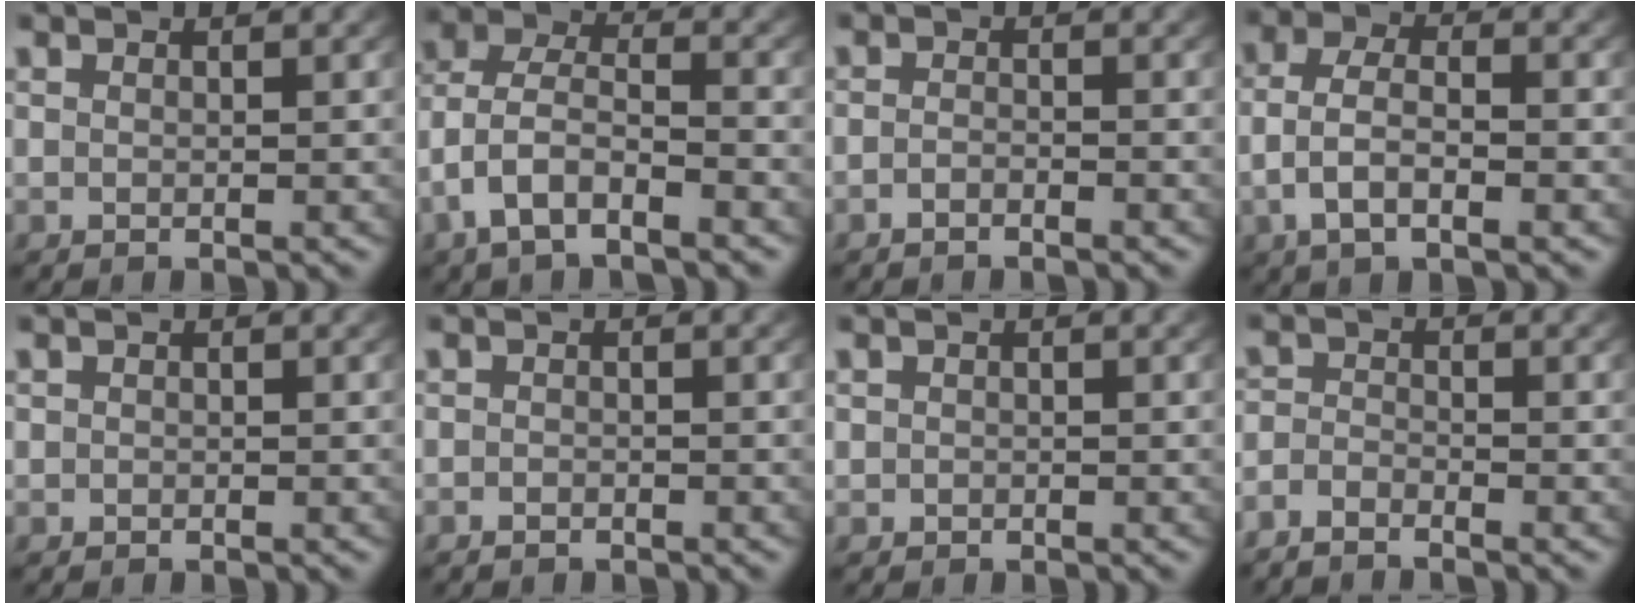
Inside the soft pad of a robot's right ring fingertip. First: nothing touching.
{"total": 5.5, "force": [-1.3, 4.1, 3.4], "torque": [-0.090, -0.024, -0.019]}
{"total": 1.2, "force": [-1.1, 0.1, 0.2], "torque": [-0.008, -0.008, -0.020]}
{"total": 5.0, "force": [-1.3, 3.0, 3.7], "torque": [-0.085, -0.019, -0.015]}
{"total": 0.5, "force": [-0.1, 0.5, 0.0], "torque": [-0.004, -0.009, 0.003]}
{"total": 0.9, "force": [-0.8, 0.2, 0.0], "torque": [-0.007, -0.014, -0.007]}
{"total": 1.0, "force": [-0.2, 1.0, 0.1], "torque": [-0.007, -0.011, 0.002]}
{"total": 2.7, "force": [-2.3, 1.3, 0.3], "torque": [-0.018, -0.016, -0.041]}